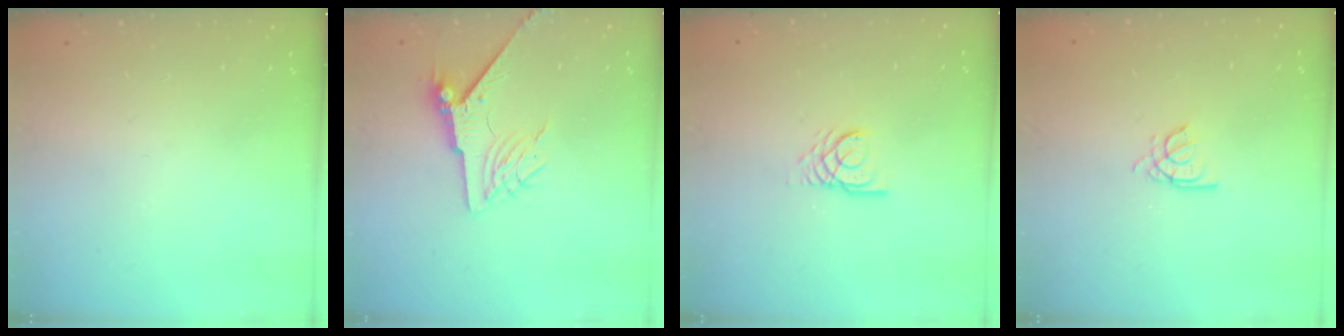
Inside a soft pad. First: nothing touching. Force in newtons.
{"total": 7.0, "press": 6.9, "slide": 1.1}
{"total": 3.1, "press": 3.0, "slide": 0.2}
{"total": 3.6, "press": 3.6, "slide": 0.4}